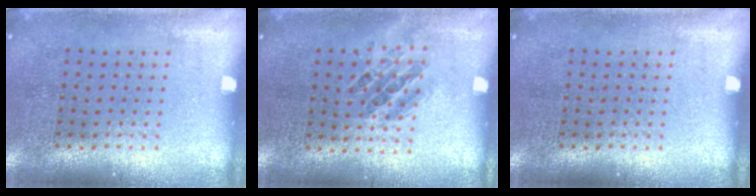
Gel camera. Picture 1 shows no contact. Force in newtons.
{"total": 0.9, "press": 0.7, "slide": 0.4}
{"total": 0.0}